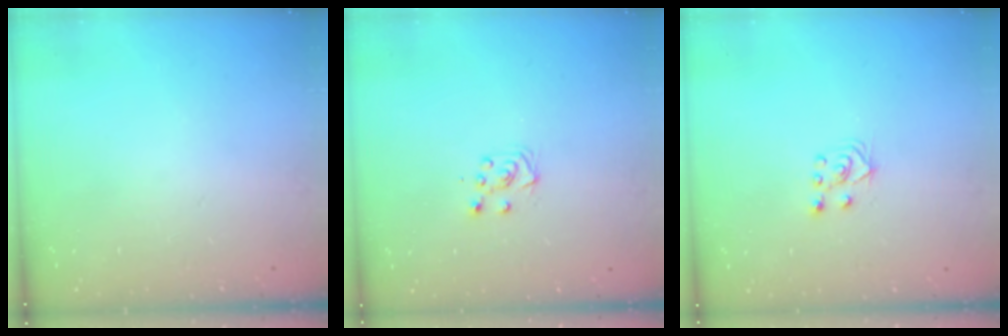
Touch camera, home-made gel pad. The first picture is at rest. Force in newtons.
{"total": 5.0, "press": 4.9, "slide": 0.6}
{"total": 4.1, "press": 4.1, "slide": 0.7}